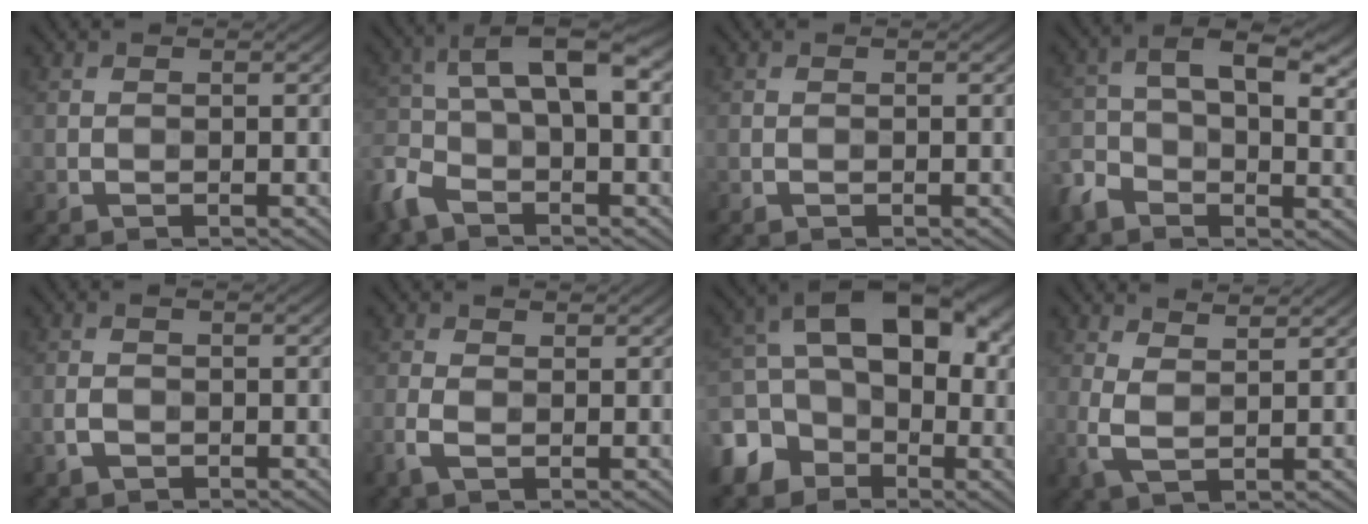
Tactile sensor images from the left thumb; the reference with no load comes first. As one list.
[{"total": 9.7, "force": [-2.5, 4.5, 8.2], "torque": [-0.179, 0.001, -0.071]}, {"total": 0.0}, {"total": 10.3, "force": [-0.2, 6.5, 8.0], "torque": [-0.157, -0.006, -0.016]}, {"total": 1.8, "force": [-0.6, 1.1, 1.4], "torque": [-0.034, -0.001, -0.012]}, {"total": 2.5, "force": [-0.1, 1.5, 2.0], "torque": [-0.054, 0.001, -0.004]}, {"total": 14.0, "force": [-3.5, 10.5, 8.5], "torque": [-0.153, -0.007, -0.075]}, {"total": 3.8, "force": [2.5, 1.3, 2.6], "torque": [-0.068, 0.000, 0.051]}]